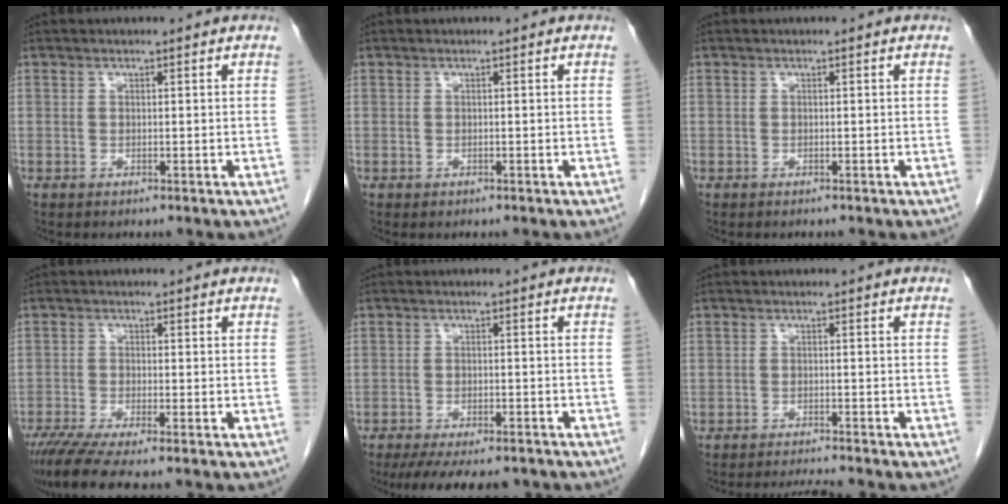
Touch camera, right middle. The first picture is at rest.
{"total": 0.0}
{"total": 0.6, "force": [-0.6, 0.1, 0.1], "torque": [-0.004, -0.002, -0.011]}
{"total": 7.2, "force": [-5.8, -0.1, 4.2], "torque": [-0.067, -0.021, -0.099]}
{"total": 12.1, "force": [-10.3, 3.1, 5.5], "torque": [-0.091, -0.008, -0.138]}
{"total": 4.4, "force": [-4.2, -0.9, 0.9], "torque": [-0.014, -0.014, -0.066]}